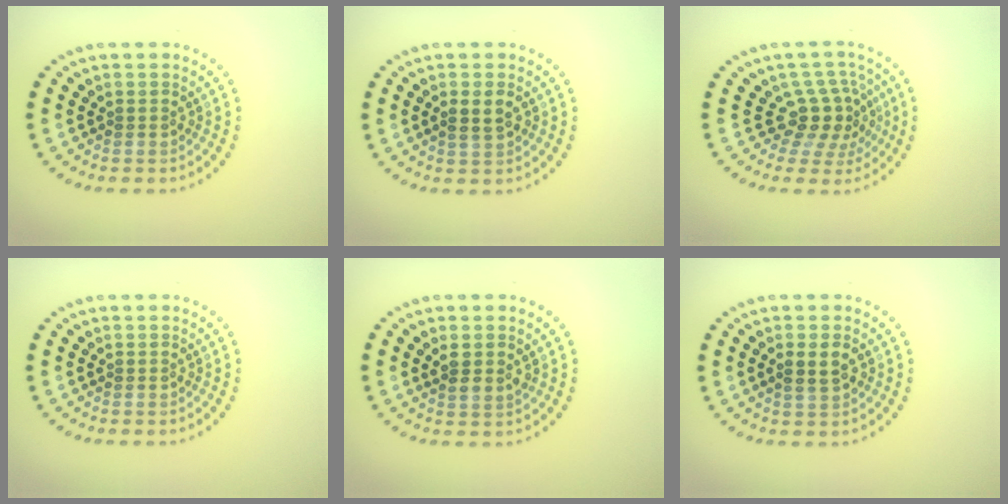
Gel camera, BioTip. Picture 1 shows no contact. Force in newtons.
{"total": 2.0, "press": 2.0, "slide": 0.4}
{"total": 3.8, "press": 2.8, "slide": 2.6}
{"total": 0.0}
{"total": 2.0, "press": 1.8, "slide": 0.8}
{"total": 2.0, "press": 2.0, "slide": 0.4}